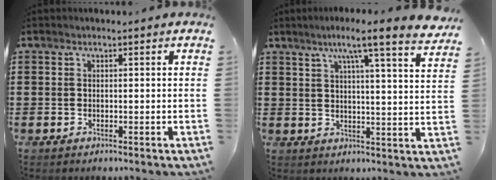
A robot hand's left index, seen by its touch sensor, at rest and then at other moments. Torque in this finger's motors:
{"motor_torque": [0.40, -0.39, 0.27, 0.11]}